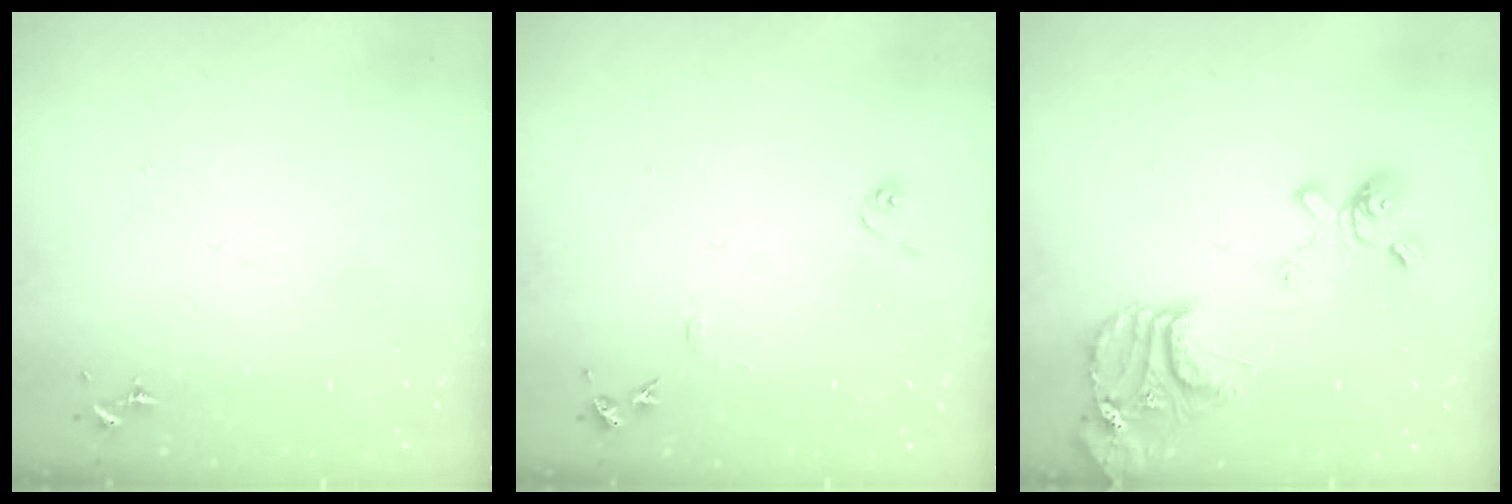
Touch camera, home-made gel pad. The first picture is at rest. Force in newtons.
{"total": 7.9, "press": 7.9, "slide": 0.8}
{"total": 19.3, "press": 19.2, "slide": 2.2}